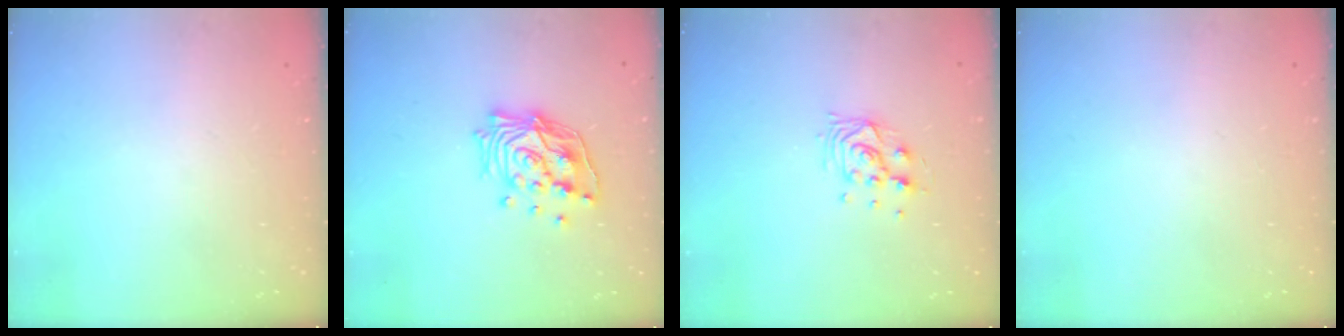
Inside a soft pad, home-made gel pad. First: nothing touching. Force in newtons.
{"total": 15.1, "press": 14.9, "slide": 1.9}
{"total": 9.0, "press": 8.9, "slide": 1.5}
{"total": 0.0}